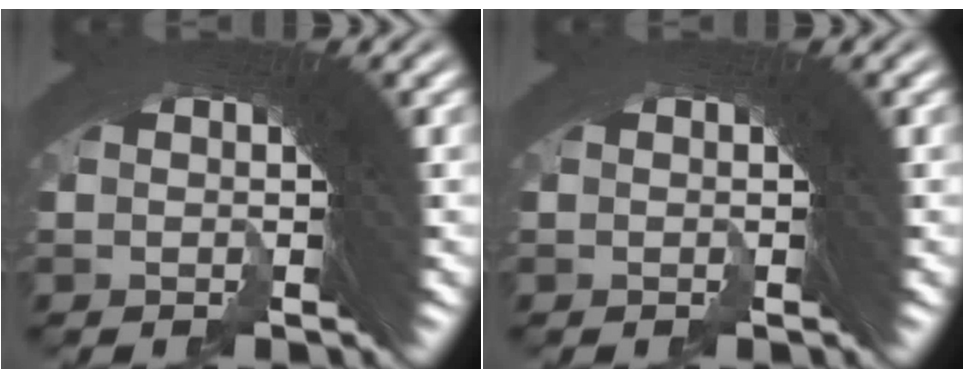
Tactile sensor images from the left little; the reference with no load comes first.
{"total": 0.0}